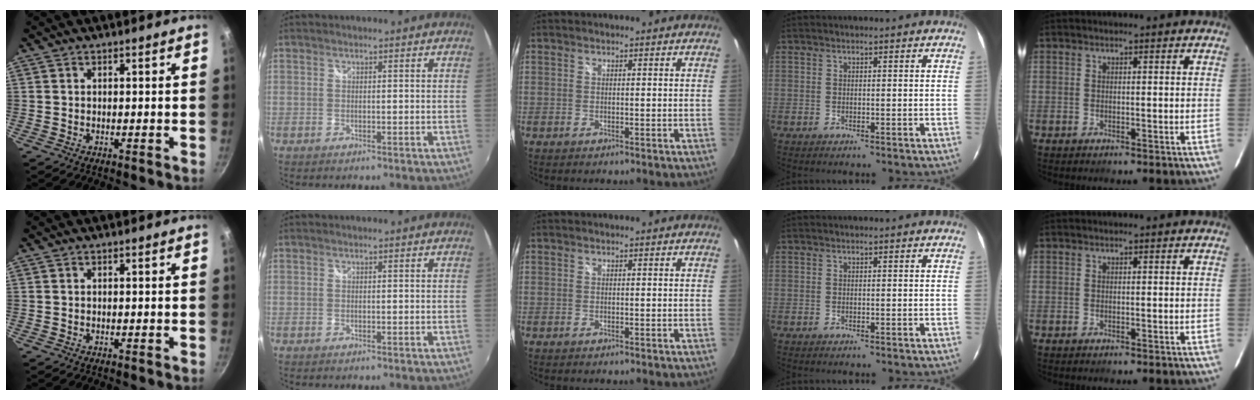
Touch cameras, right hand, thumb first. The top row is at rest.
{}